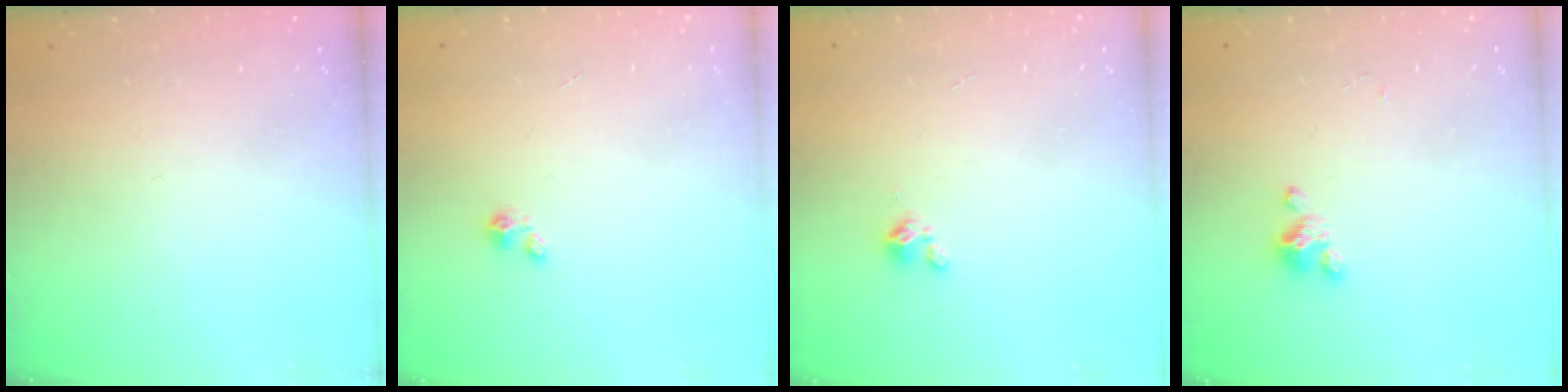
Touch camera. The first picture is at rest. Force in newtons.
{"total": 0.8, "press": 0.7, "slide": 0.3}
{"total": 0.9, "press": 0.9, "slide": 0.2}
{"total": 2.3, "press": 2.2, "slide": 0.4}